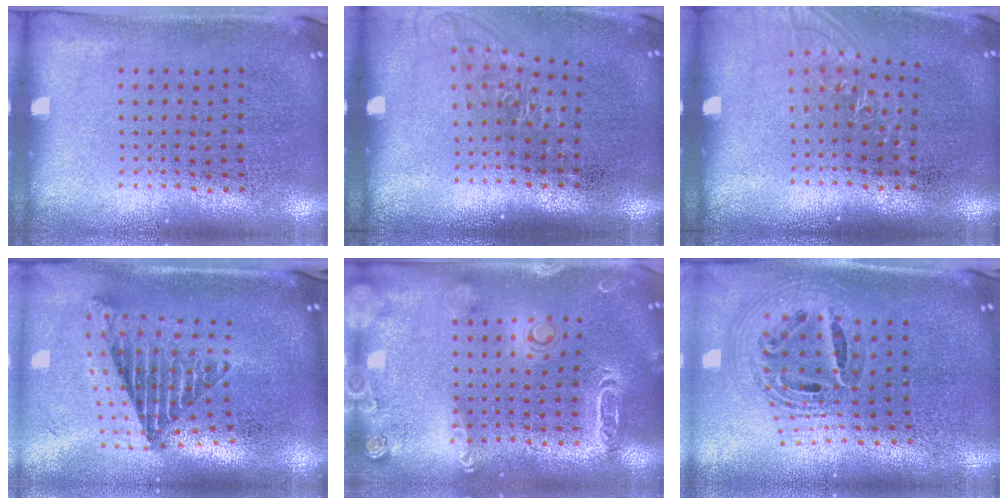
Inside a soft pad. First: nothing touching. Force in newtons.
{"total": 1.2, "press": 1.0, "slide": 0.7}
{"total": 1.0, "press": 0.9, "slide": 0.3}
{"total": 2.5, "press": 1.6, "slide": 1.9}
{"total": 2.1, "press": 2.0, "slide": 0.6}
{"total": 1.6, "press": 1.4, "slide": 0.8}